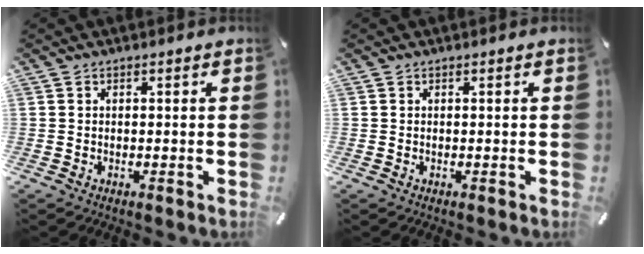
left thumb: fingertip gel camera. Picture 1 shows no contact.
{"total": 0.0}